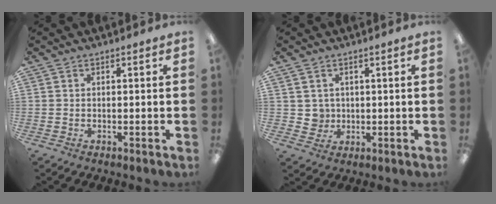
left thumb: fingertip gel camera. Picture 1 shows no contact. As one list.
[{"total": 3.5, "force": [1.5, 3.1, 0.2], "torque": [-0.008, -0.002, 0.028]}]